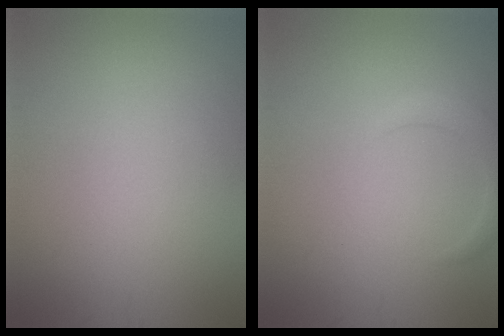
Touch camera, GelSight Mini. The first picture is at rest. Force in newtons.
{"total": 2.2, "press": 2.2, "slide": 0.2}